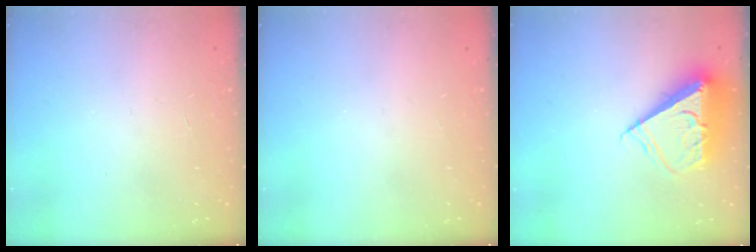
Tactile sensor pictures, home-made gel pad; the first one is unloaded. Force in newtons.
{"total": 0.0}
{"total": 10.0, "press": 10.0, "slide": 0.8}